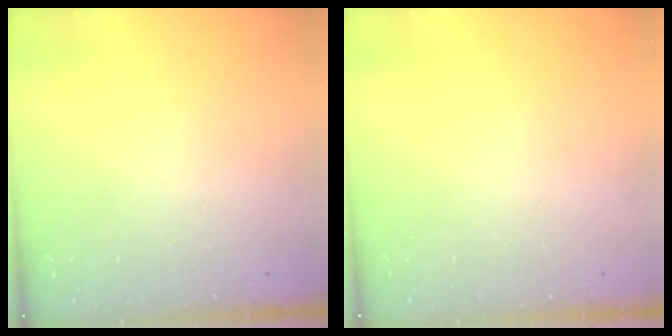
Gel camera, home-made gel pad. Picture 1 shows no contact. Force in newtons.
{"total": 0.0}